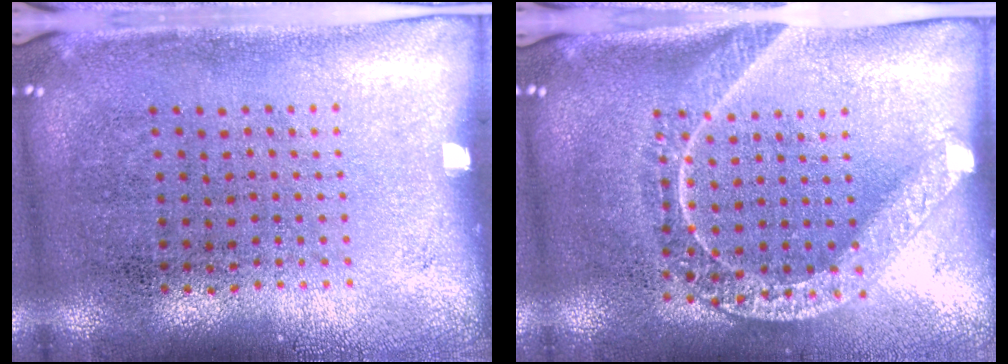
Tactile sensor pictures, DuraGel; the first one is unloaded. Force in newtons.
{"total": 1.9, "press": 1.7, "slide": 0.9}